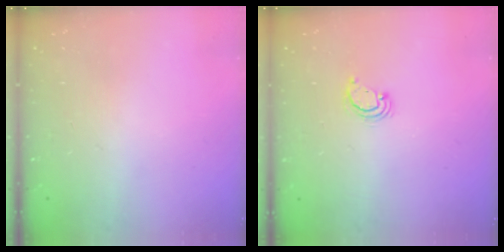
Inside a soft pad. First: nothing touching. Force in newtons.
{"total": 2.6, "press": 2.6, "slide": 0.3}